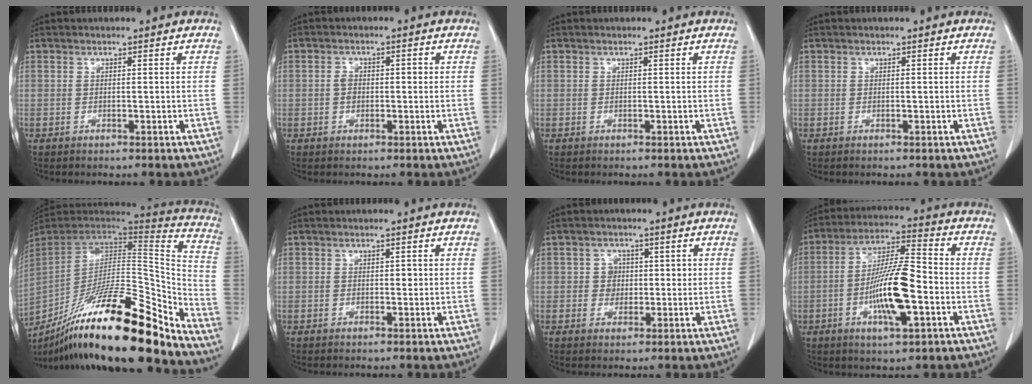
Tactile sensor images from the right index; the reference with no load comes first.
{"total": 2.2, "force": [-0.3, 1.5, 1.5], "torque": [-0.024, 0.012, -0.007]}
{"total": 0.0}
{"total": 0.0}
{"total": 30.3, "force": [-22.1, 3.8, 20.4], "torque": [-0.296, -0.028, -0.363]}
{"total": 0.7, "force": [0.0, 0.5, 0.6], "torque": [-0.005, 0.001, -0.003]}
{"total": 2.7, "force": [0.2, 2.6, 0.8], "torque": [-0.004, 0.010, 0.001]}
{"total": 12.3, "force": [-3.4, 2.2, 11.6], "torque": [-0.219, 0.003, -0.061]}